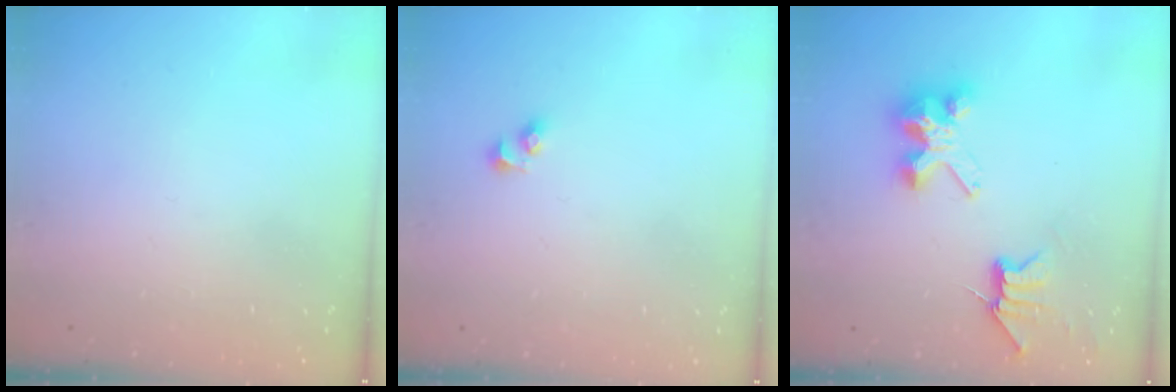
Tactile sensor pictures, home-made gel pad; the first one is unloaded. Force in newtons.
{"total": 2.6, "press": 2.4, "slide": 1.2}
{"total": 7.7, "press": 7.7, "slide": 0.2}